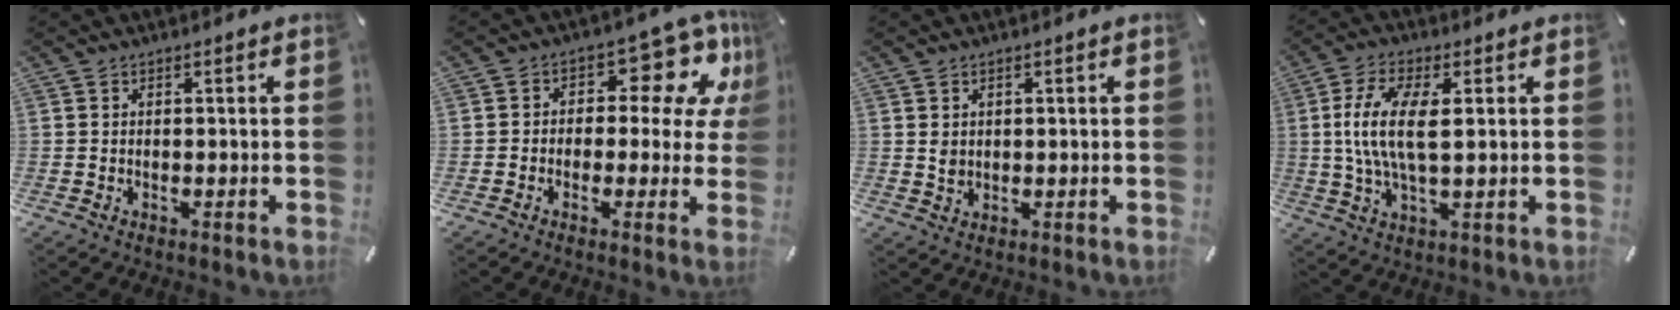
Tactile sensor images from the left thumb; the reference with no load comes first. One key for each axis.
{"total": 11.6, "fx": 4.7, "fy": 6.9, "fz": 8.0, "tx": -0.105, "ty": -0.027, "tz": 0.080}
{"total": 2.2, "fx": 0.6, "fy": 1.9, "fz": 0.9, "tx": -0.013, "ty": 0.000, "tz": 0.009}
{"total": 11.1, "fx": 1.6, "fy": 4.5, "fz": 10.0, "tx": -0.220, "ty": -0.005, "tz": 0.022}